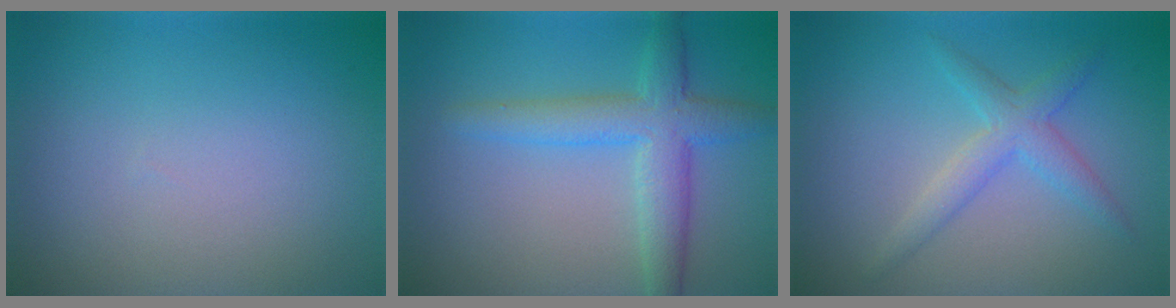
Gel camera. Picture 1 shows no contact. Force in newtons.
{"total": 4.6, "press": 4.6, "slide": 0.2}
{"total": 2.8, "press": 2.8, "slide": 0.1}